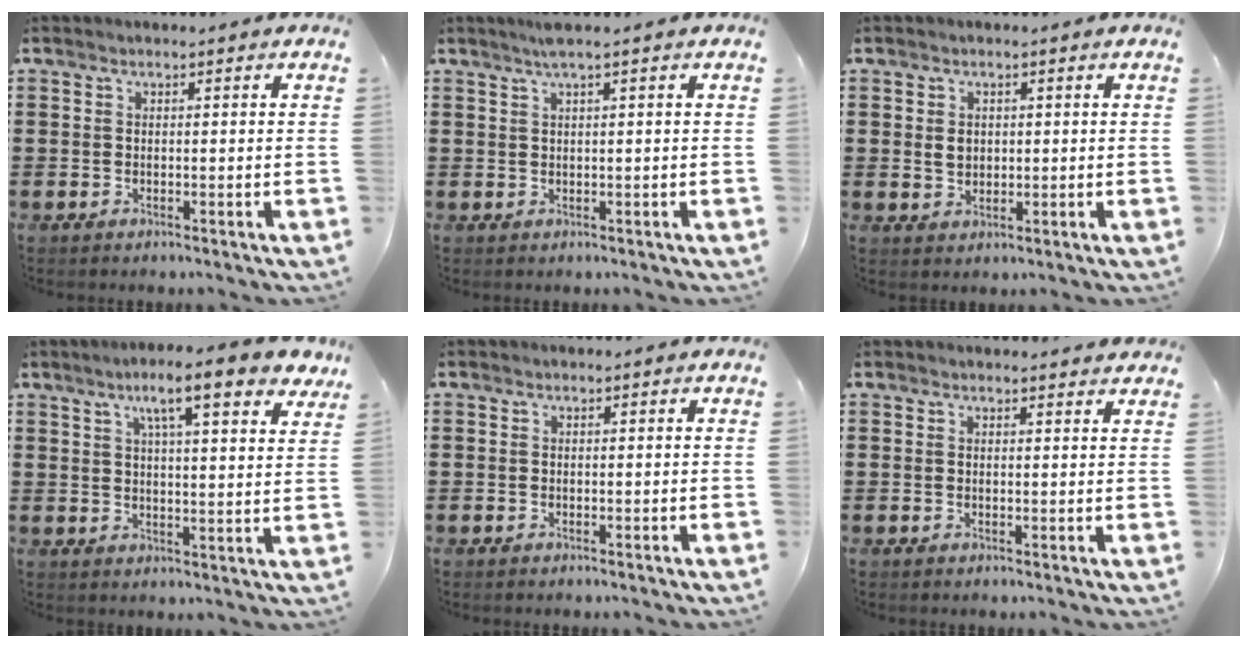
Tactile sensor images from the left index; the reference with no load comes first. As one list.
[{"total": 1.9, "force": [1.1, -0.2, 1.5], "torque": [-0.031, 0.000, 0.020]}, {"total": 2.1, "force": [0.4, 1.6, 1.3], "torque": [-0.028, 0.008, 0.008]}, {"total": 8.4, "force": [5.7, 1.0, 6.0], "torque": [-0.108, -0.012, 0.093]}, {"total": 0.0}, {"total": 1.4, "force": [1.4, 0.1, 0.2], "torque": [-0.007, 0.001, 0.028]}]